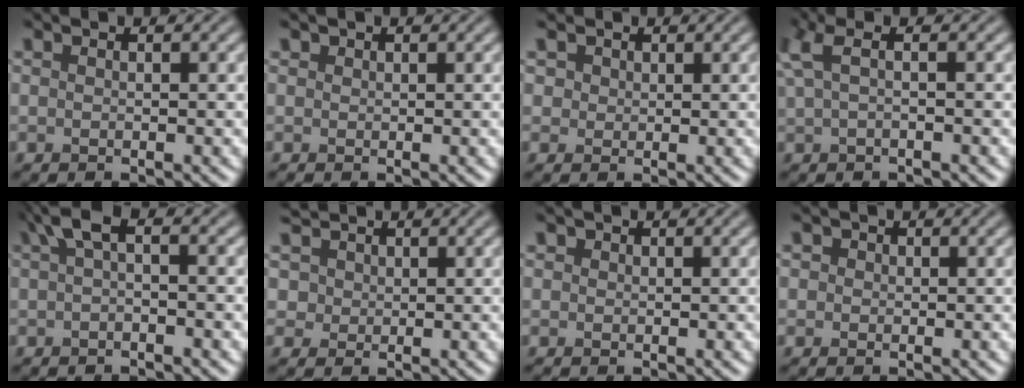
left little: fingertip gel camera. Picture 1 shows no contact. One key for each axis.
{"total": 0.6, "fx": 0.3, "fy": 0.5, "fz": 0.1, "tx": 0.000, "ty": -0.002, "tz": 0.005}
{"total": 3.3, "fx": 1.7, "fy": 2.5, "fz": 1.4, "tx": -0.047, "ty": 0.000, "tz": 0.025}
{"total": 2.6, "fx": 0.7, "fy": 0.9, "fz": 2.4, "tx": -0.065, "ty": 0.010, "tz": 0.015}
{"total": 3.1, "fx": 0.7, "fy": 1.4, "fz": 2.7, "tx": -0.055, "ty": 0.010, "tz": 0.006}
{"total": 5.5, "fx": 2.9, "fy": 4.1, "fz": 2.2, "tx": -0.065, "ty": 0.007, "tz": 0.038}
{"total": 1.0, "fx": 0.4, "fy": 0.9, "fz": 0.3, "tx": -0.006, "ty": -0.003, "tz": 0.005}
{"total": 1.9, "fx": 0.8, "fy": 1.5, "fz": 0.9, "tx": -0.022, "ty": 0.006, "tz": 0.009}